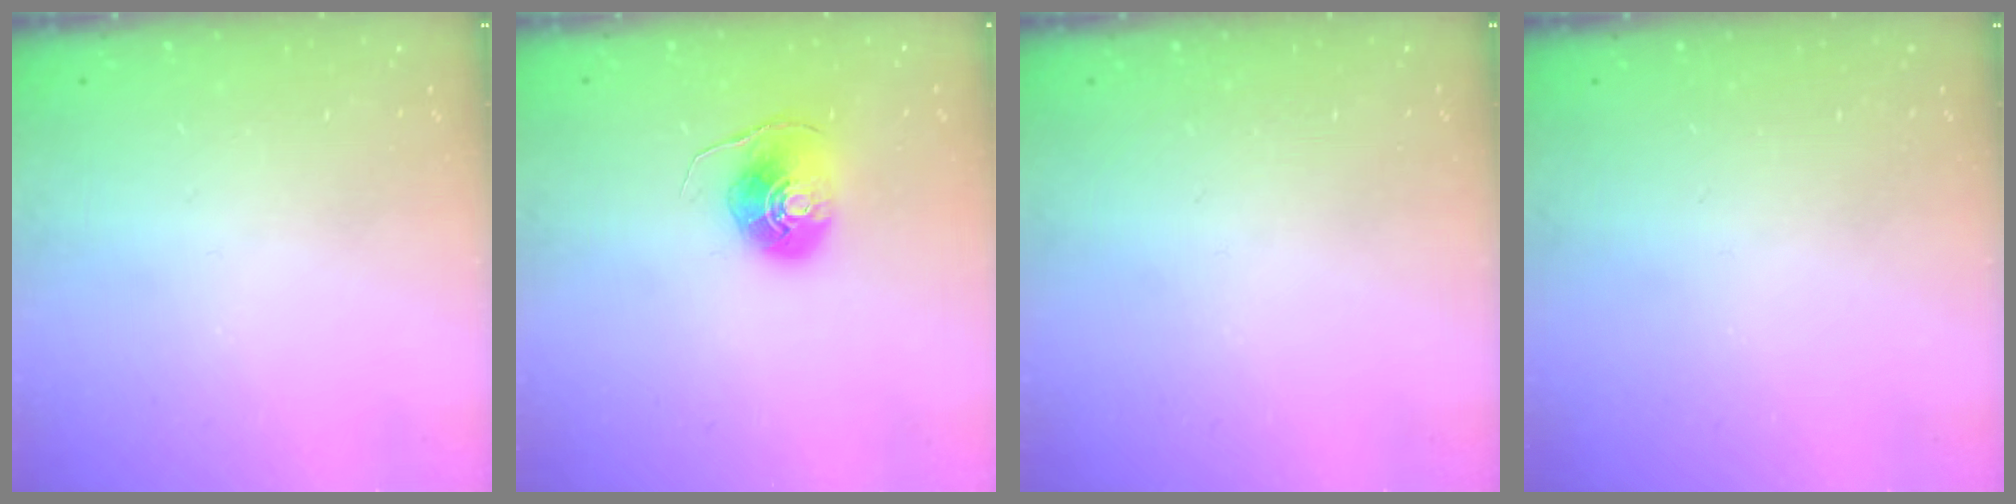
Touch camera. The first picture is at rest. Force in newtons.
{"total": 8.5, "press": 8.4, "slide": 0.3}
{"total": 0.0}
{"total": 0.0}